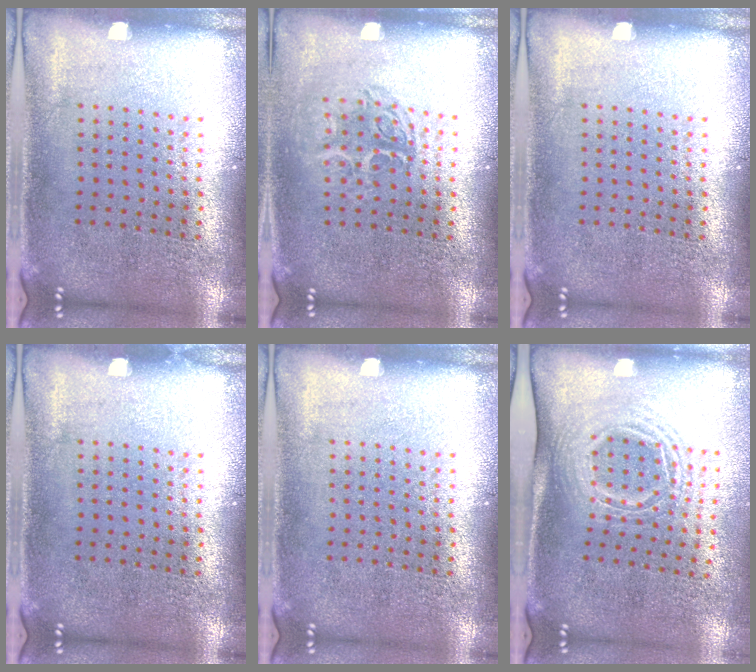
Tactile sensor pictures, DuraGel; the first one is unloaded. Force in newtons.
{"total": 1.2, "press": 1.1, "slide": 0.4}
{"total": 0.0}
{"total": 0.0}
{"total": 0.0}
{"total": 1.6, "press": 1.2, "slide": 1.1}